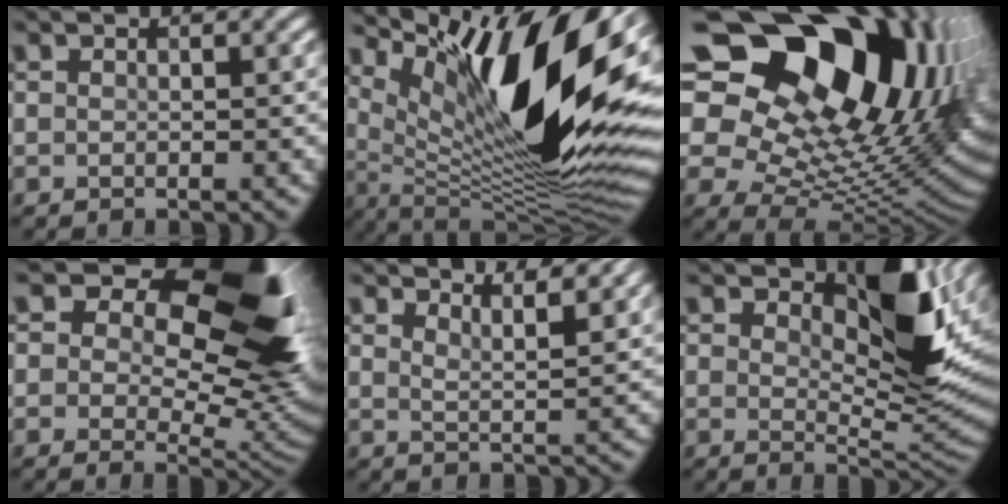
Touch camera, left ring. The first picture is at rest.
{"total": 15.7, "force": [7.1, 4.1, 13.4], "torque": [-0.228, -0.002, 0.129]}
{"total": 20.1, "force": [8.4, 12.7, 13.1], "torque": [-0.212, 0.019, 0.149]}
{"total": 14.6, "force": [6.0, 8.3, 10.4], "torque": [-0.125, 0.002, 0.097]}
{"total": 4.1, "force": [3.6, 0.7, 1.8], "torque": [-0.003, 0.015, 0.031]}
{"total": 6.8, "force": [3.5, 2.5, 5.3], "torque": [-0.077, -0.010, 0.053]}